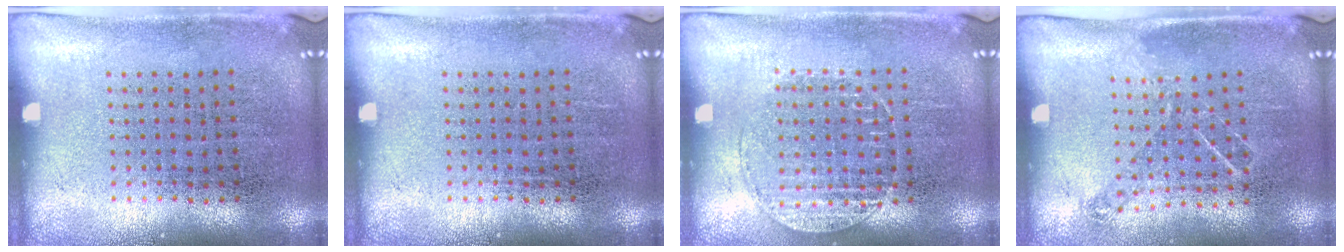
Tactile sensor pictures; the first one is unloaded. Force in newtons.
{"total": 0.0}
{"total": 1.1, "press": 1.1, "slide": 0.4}
{"total": 0.8, "press": 0.8, "slide": 0.2}